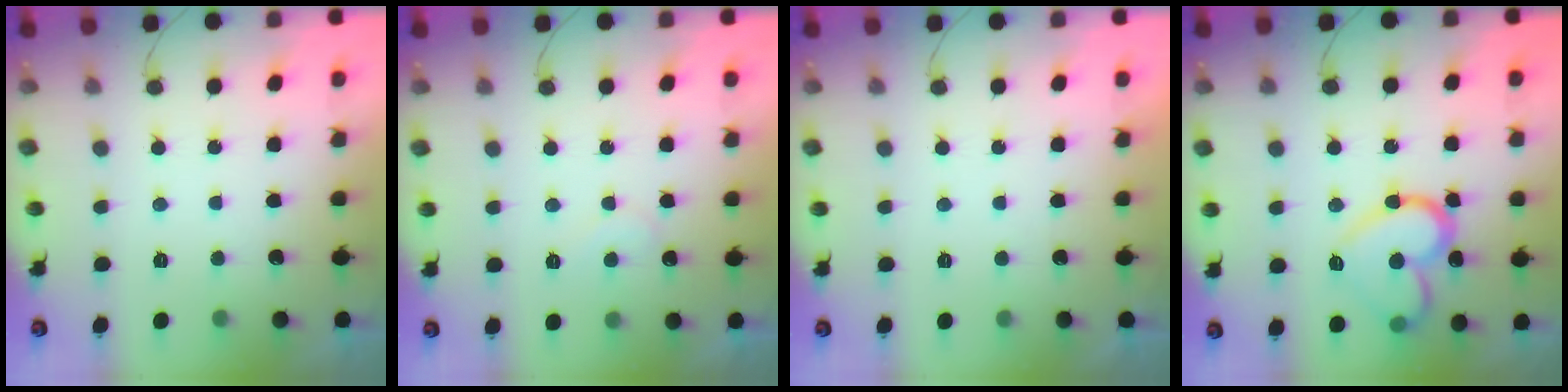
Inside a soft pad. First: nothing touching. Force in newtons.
{"total": 5.7, "press": 5.7, "slide": 0.5}
{"total": 1.9, "press": 1.9, "slide": 0.1}
{"total": 16.1, "press": 16.1, "slide": 1.7}